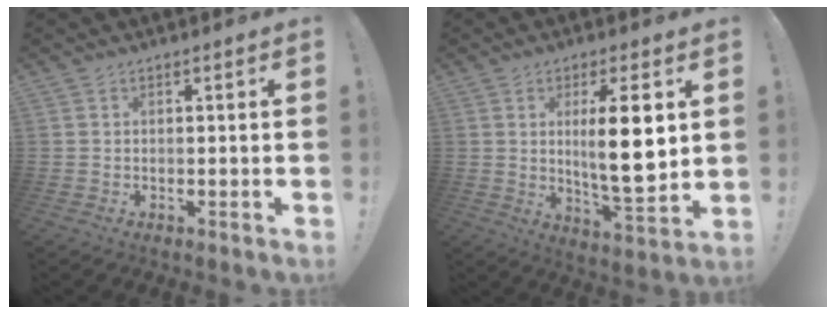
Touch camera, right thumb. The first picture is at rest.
{"total": 13.9, "force": [2.5, 3.1, 13.3], "torque": [-0.219, -0.021, 0.029]}